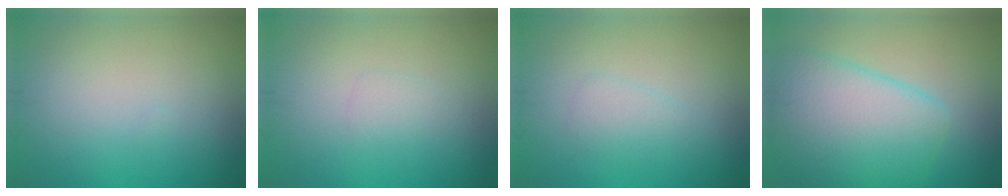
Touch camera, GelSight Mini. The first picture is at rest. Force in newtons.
{"total": 0.9, "press": 0.9, "slide": 0.1}
{"total": 1.4, "press": 1.4, "slide": 0.1}
{"total": 8.1, "press": 8.1, "slide": 0.3}